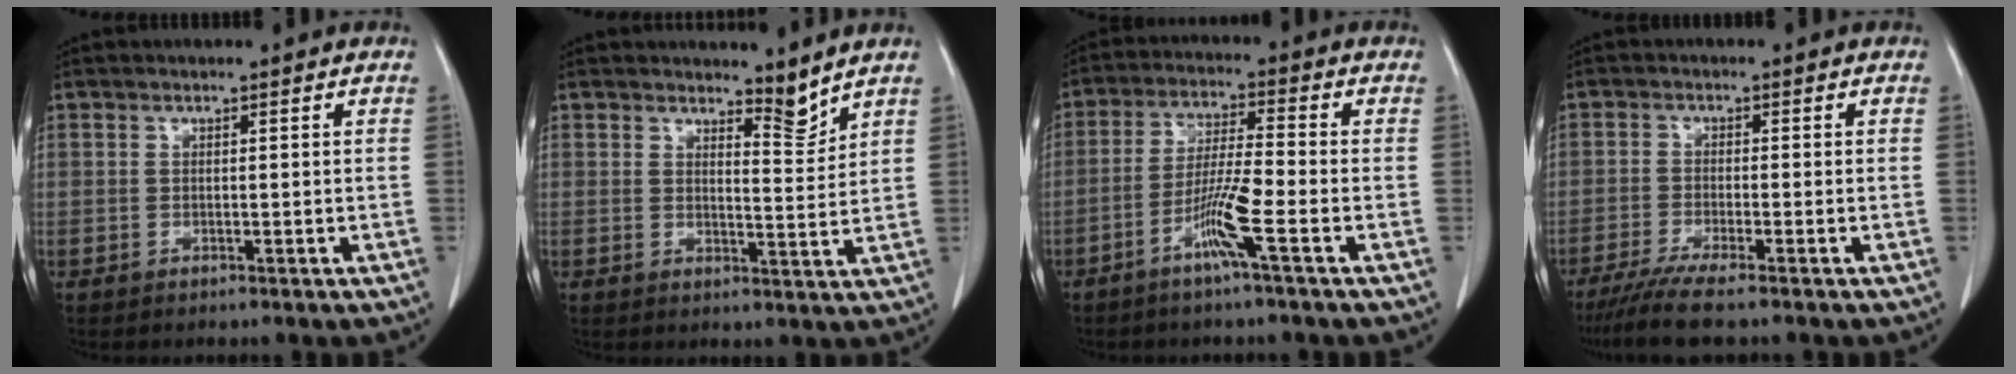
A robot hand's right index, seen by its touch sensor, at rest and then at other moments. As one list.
[{"total": 3.5, "force": [3.3, 0.5, 0.9], "torque": [-0.013, -0.021, 0.049]}, {"total": 7.4, "force": [-3.5, -0.7, 6.5], "torque": [-0.128, -0.007, -0.073]}, {"total": 5.7, "force": [-4.6, -0.7, 3.3], "torque": [-0.054, -0.016, -0.081]}]